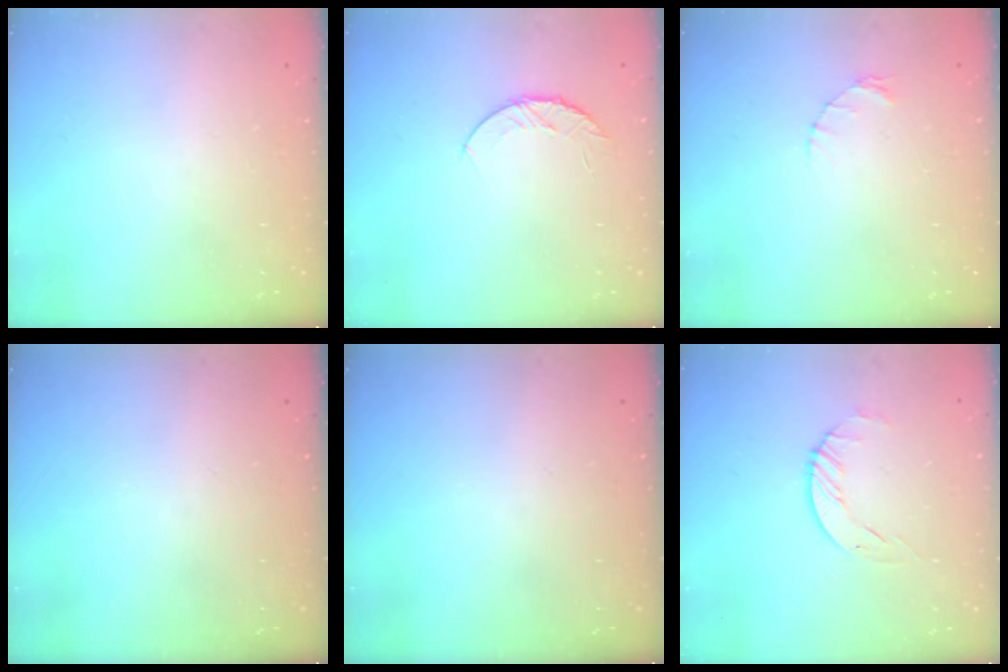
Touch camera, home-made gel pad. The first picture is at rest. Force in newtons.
{"total": 6.0, "press": 6.0, "slide": 0.6}
{"total": 2.0, "press": 2.0, "slide": 0.4}
{"total": 0.0}
{"total": 0.0}
{"total": 2.5, "press": 2.5, "slide": 0.3}